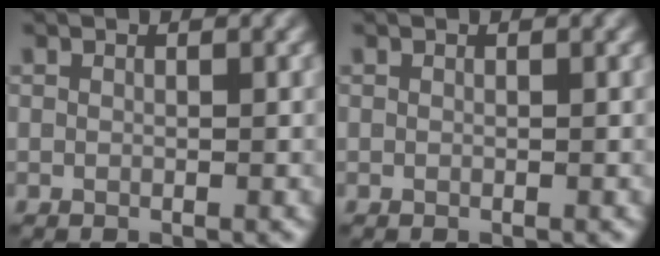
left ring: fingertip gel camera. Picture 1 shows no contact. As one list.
[{"total": 0.0}]